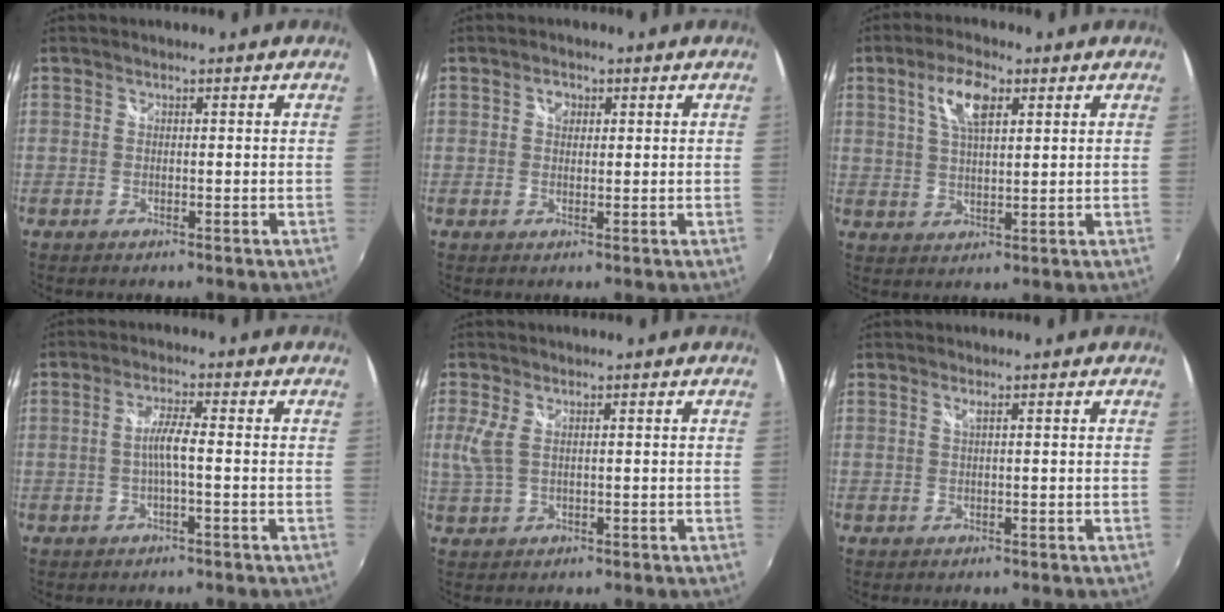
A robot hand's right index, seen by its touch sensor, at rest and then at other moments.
{"total": 2.1, "force": [0.7, 1.6, 1.1], "torque": [-0.013, 0.006, 0.010]}
{"total": 7.1, "force": [3.1, 2.8, 5.8], "torque": [-0.108, 0.011, 0.056]}
{"total": 3.5, "force": [-0.9, 0.0, 3.3], "torque": [-0.066, 0.004, -0.016]}
{"total": 3.5, "force": [0.5, 1.6, 3.1], "torque": [-0.075, -0.002, 0.015]}
{"total": 0.7, "force": [0.3, -0.3, 0.6], "torque": [-0.012, 0.000, 0.004]}